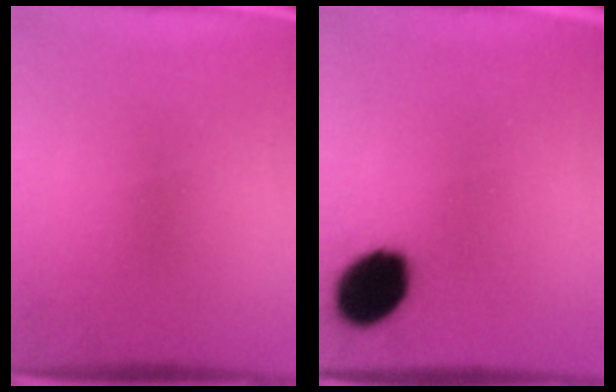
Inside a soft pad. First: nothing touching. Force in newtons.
{"total": 13.1}